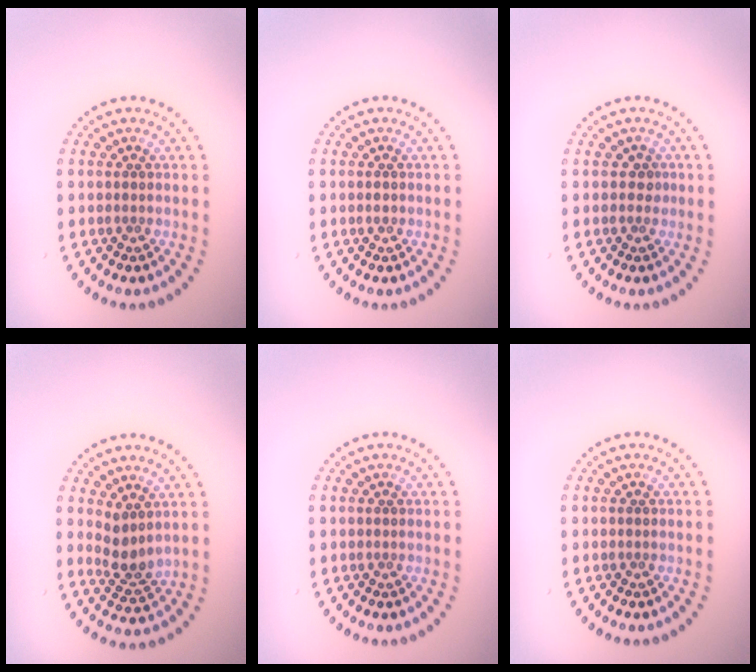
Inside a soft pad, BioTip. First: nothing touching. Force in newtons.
{"total": 0.7, "press": 0.7, "slide": 0.1}
{"total": 1.0, "press": 0.8, "slide": 0.6}
{"total": 2.6, "press": 2.1, "slide": 1.6}
{"total": 0.0}
{"total": 0.0}